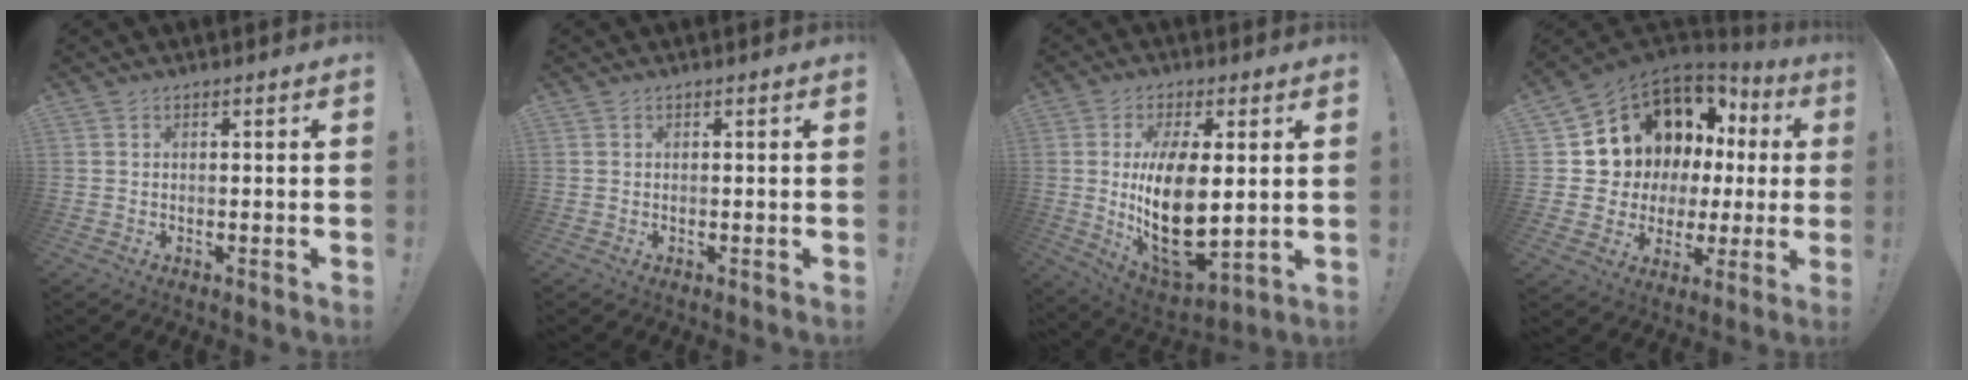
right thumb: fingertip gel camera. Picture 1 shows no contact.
{"total": 0.0}
{"total": 18.5, "force": [1.5, 9.0, 16.1], "torque": [-0.299, -0.036, 0.032]}
{"total": 10.7, "force": [5.8, 7.8, 4.4], "torque": [-0.074, -0.063, 0.121]}